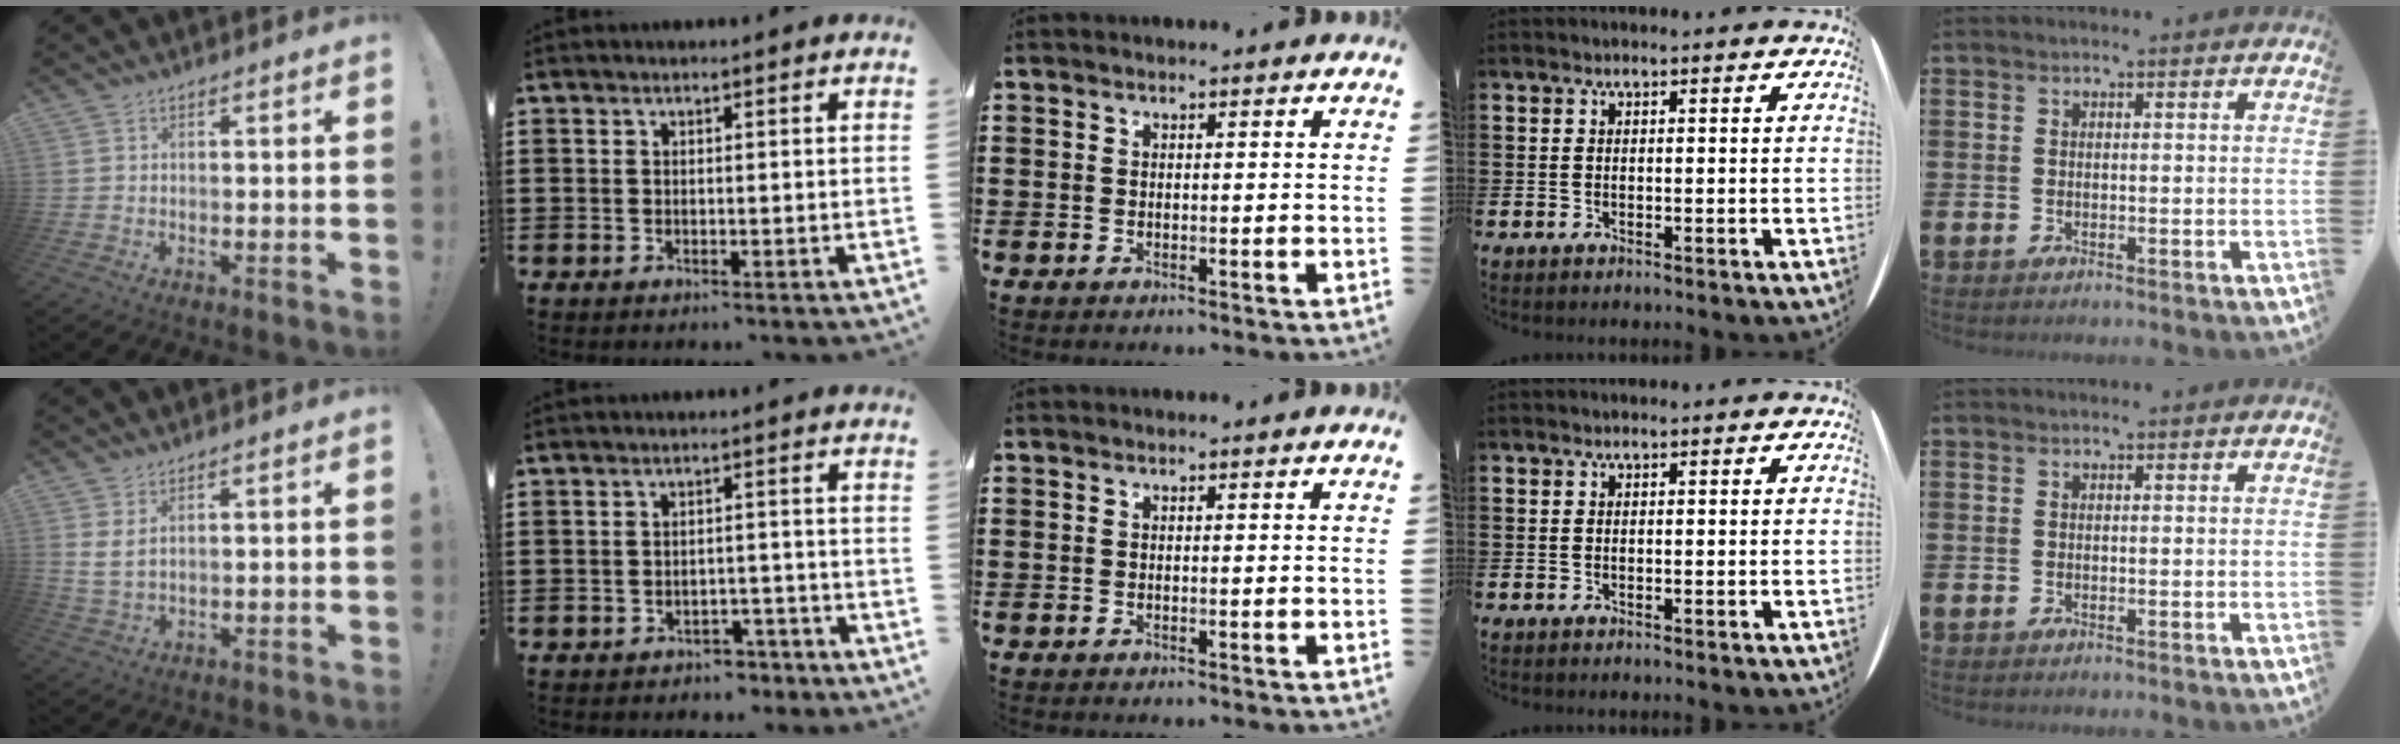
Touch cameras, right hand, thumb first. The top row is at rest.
{"thumb": {"total": 4.0, "force": [2.2, 1.5, 3.0], "torque": [-0.053, -0.007, 0.042]}, "index": {"total": 2.4, "force": [-2.3, 0.8, 0.3], "torque": [-0.013, 0.001, -0.046]}}